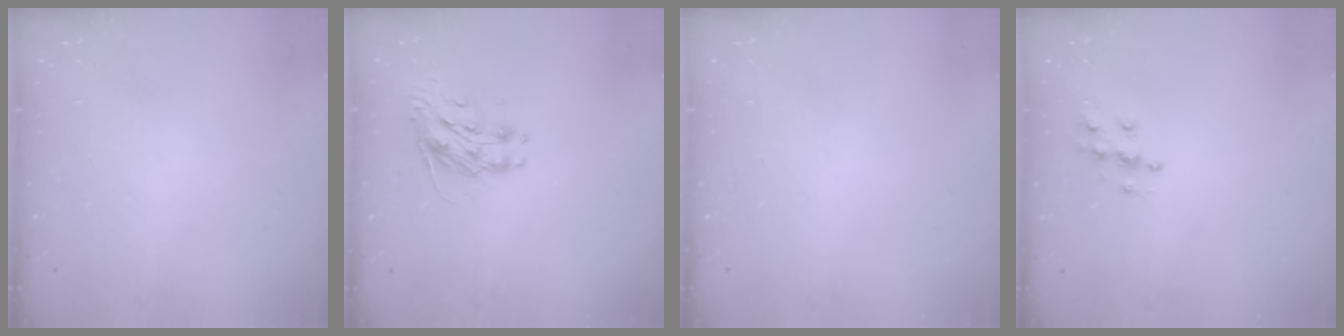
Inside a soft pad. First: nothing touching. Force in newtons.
{"total": 9.0, "press": 9.0, "slide": 0.6}
{"total": 0.0}
{"total": 6.6, "press": 6.6, "slide": 0.3}